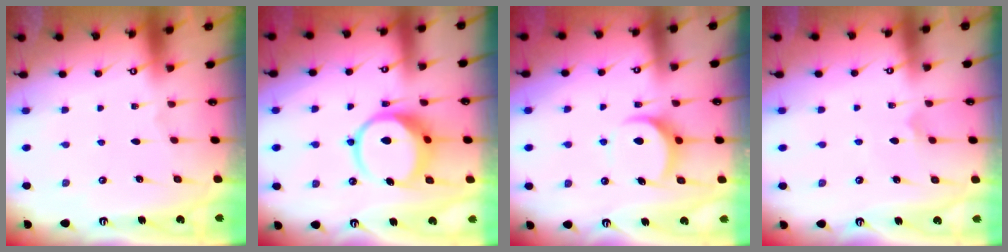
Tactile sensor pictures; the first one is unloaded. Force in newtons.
{"total": 10.5, "press": 10.5, "slide": 1.3}
{"total": 8.4, "press": 8.4, "slide": 0.6}
{"total": 3.9, "press": 3.9, "slide": 0.5}